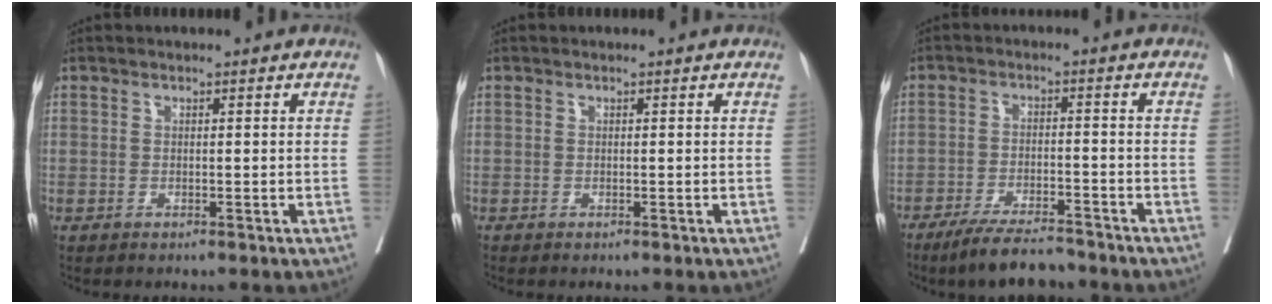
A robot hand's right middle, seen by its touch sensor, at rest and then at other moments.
{"total": 0.0}
{"total": 7.7, "force": [-6.7, 1.2, 3.6], "torque": [-0.059, -0.016, -0.117]}